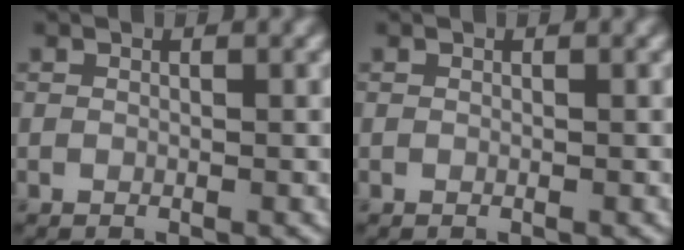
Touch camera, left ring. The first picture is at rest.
{"total": 0.0}